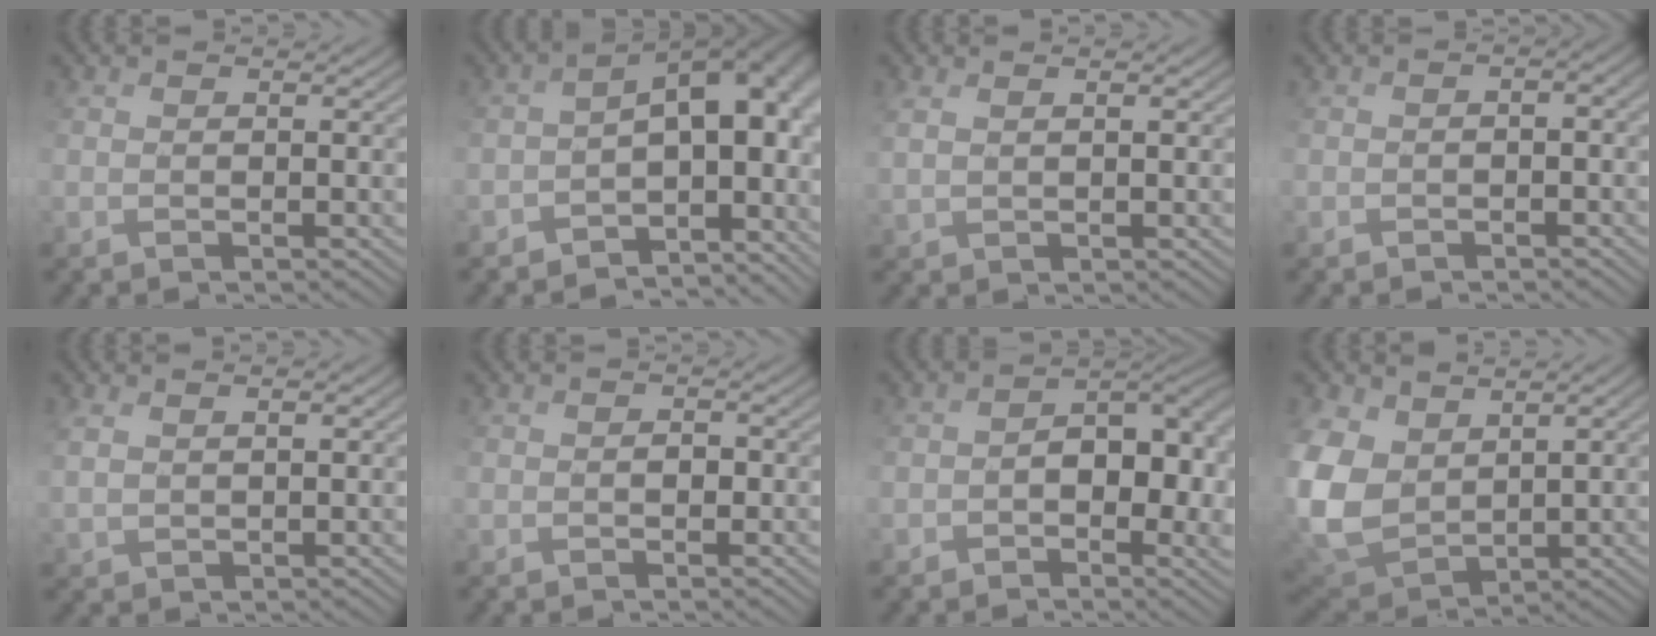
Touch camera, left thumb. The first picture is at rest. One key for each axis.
{"total": 12.7, "fx": -3.5, "fy": 7.3, "fz": 9.8, "tx": -0.134, "ty": -0.020, "tz": -0.026}
{"total": 1.8, "fx": 1.6, "fy": 0.4, "fz": 0.7, "tx": -0.017, "ty": 0.005, "tz": 0.036}
{"total": 2.5, "fx": -1.4, "fy": 1.4, "fz": 1.5, "tx": -0.019, "ty": -0.005, "tz": -0.021}
{"total": 2.4, "fx": 1.9, "fy": 0.7, "fz": 1.1, "tx": -0.027, "ty": 0.005, "tz": 0.044}
{"total": 1.2, "fx": -0.2, "fy": 1.0, "fz": 0.6, "tx": -0.005, "ty": 0.002, "tz": -0.002}
{"total": 7.5, "fx": -1.3, "fy": 4.9, "fz": 5.6, "tx": -0.073, "ty": -0.011, "tz": -0.013}
{"total": 10.9, "fx": 3.3, "fy": 7.6, "fz": 7.0, "tx": -0.214, "ty": 0.005, "tz": 0.071}